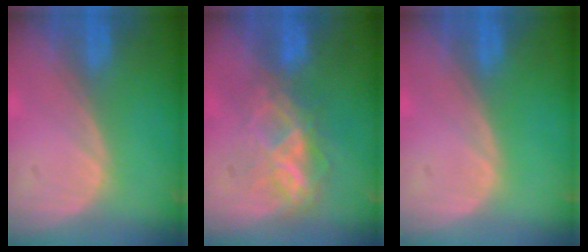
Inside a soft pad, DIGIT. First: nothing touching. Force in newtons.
{"total": 6.8, "press": 6.1, "slide": 3.1}
{"total": 0.0}